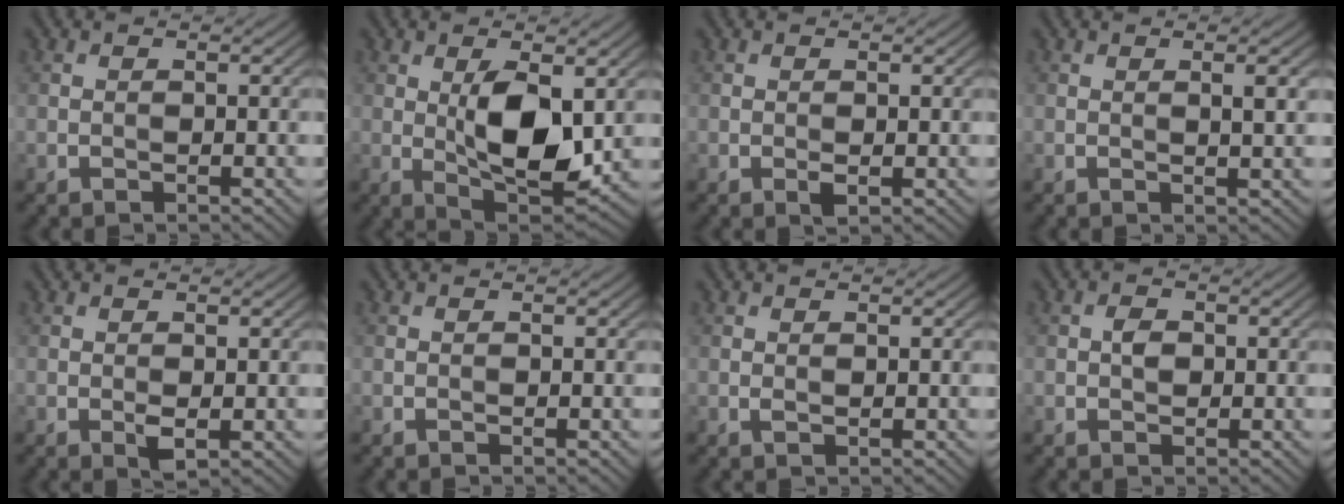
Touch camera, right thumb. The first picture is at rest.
{"total": 8.6, "force": [0.6, 3.7, 7.7], "torque": [-0.140, -0.007, 0.019]}
{"total": 0.9, "force": [-0.1, 0.3, 0.8], "torque": [-0.015, -0.003, -0.003]}
{"total": 2.0, "force": [0.7, 0.2, 1.9], "torque": [-0.032, 0.003, 0.010]}
{"total": 1.4, "force": [-0.1, 0.6, 1.3], "torque": [-0.025, -0.004, -0.001]}
{"total": 0.0}
{"total": 0.7, "force": [0.3, 0.3, 0.5], "torque": [-0.012, -0.002, 0.005]}
{"total": 1.6, "force": [0.1, 1.2, 1.1], "torque": [-0.022, 0.000, -0.002]}